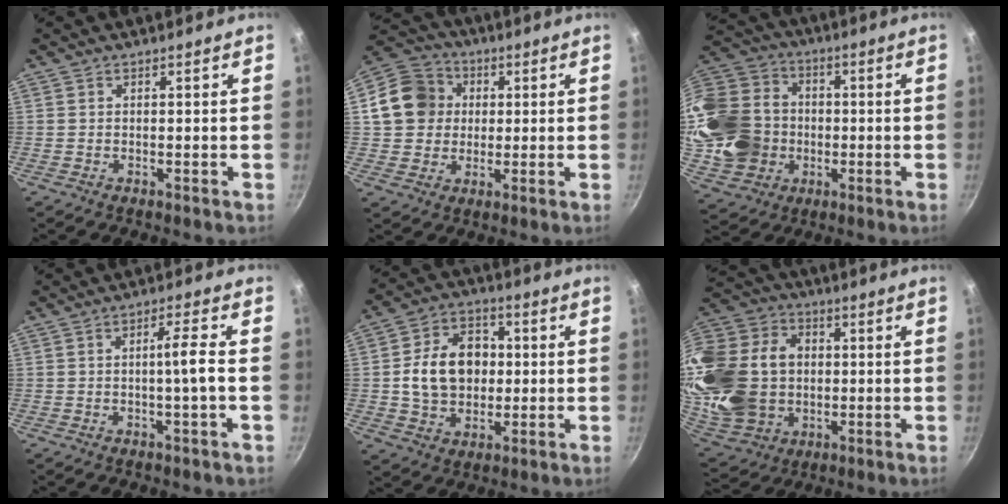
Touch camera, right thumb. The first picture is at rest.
{"total": 12.1, "force": [1.8, 10.9, 5.1], "torque": [-0.066, 0.022, 0.021]}
{"total": 21.4, "force": [-1.4, 18.0, 11.5], "torque": [-0.211, 0.034, -0.009]}
{"total": 4.5, "force": [-0.8, -0.6, 4.4], "torque": [-0.082, 0.010, -0.013]}
{"total": 13.7, "force": [0.5, 10.5, 8.7], "torque": [-0.117, 0.018, 0.006]}
{"total": 28.2, "force": [-0.1, 21.8, 17.8], "torque": [-0.375, 0.025, 0.016]}